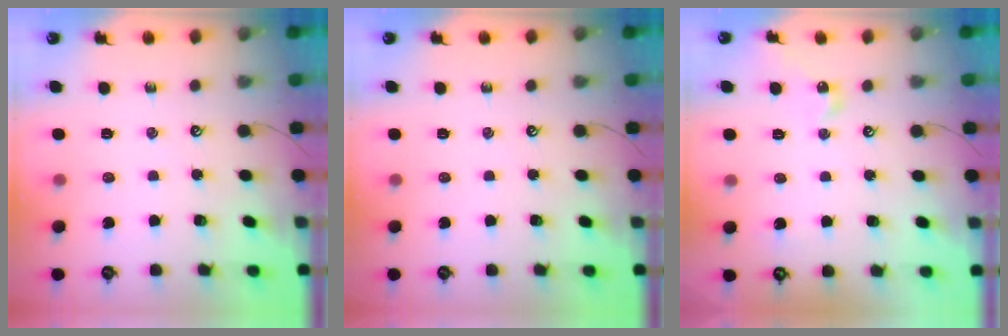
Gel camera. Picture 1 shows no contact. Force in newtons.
{"total": 0.0}
{"total": 5.1, "press": 5.1, "slide": 0.2}